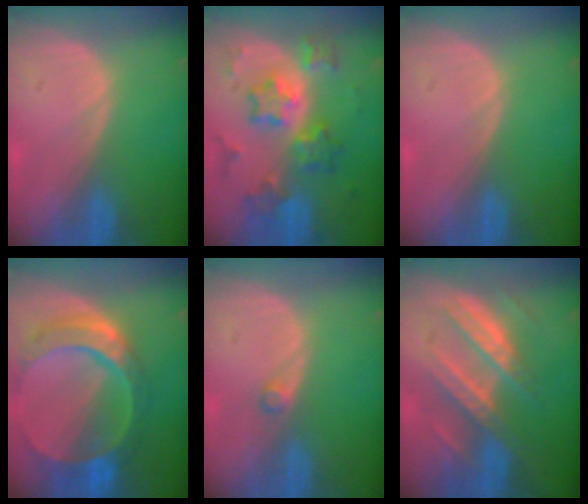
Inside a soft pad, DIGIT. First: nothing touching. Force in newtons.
{"total": 8.9, "press": 8.9, "slide": 0.8}
{"total": 0.0}
{"total": 10.9, "press": 9.2, "slide": 5.8}
{"total": 1.0, "press": 1.0, "slide": 0.2}
{"total": 7.8, "press": 7.8, "slide": 0.3}